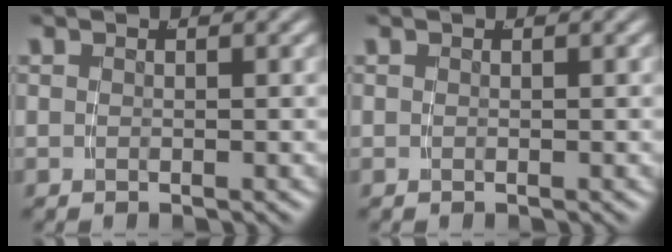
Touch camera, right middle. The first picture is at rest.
{"total": 0.0}